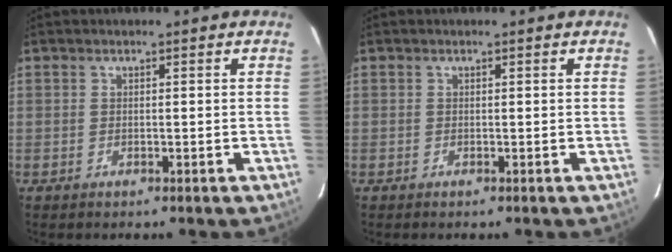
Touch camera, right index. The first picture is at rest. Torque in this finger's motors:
{"motor_torque": [-0.03, -0.06, 0.02, 0.01]}